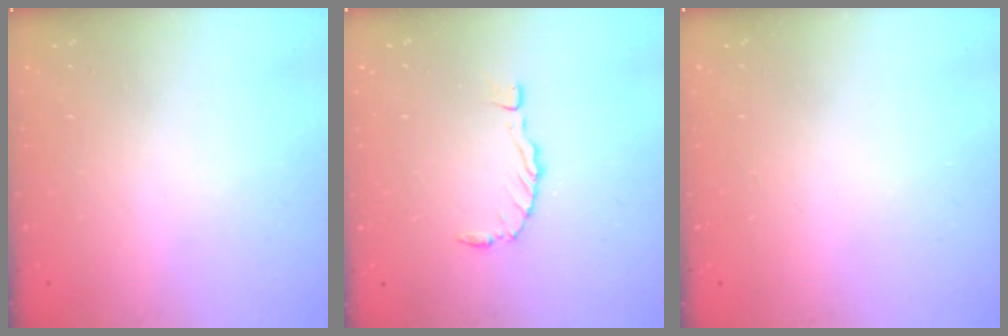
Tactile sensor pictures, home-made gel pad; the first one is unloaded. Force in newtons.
{"total": 0.0}
{"total": 0.0}